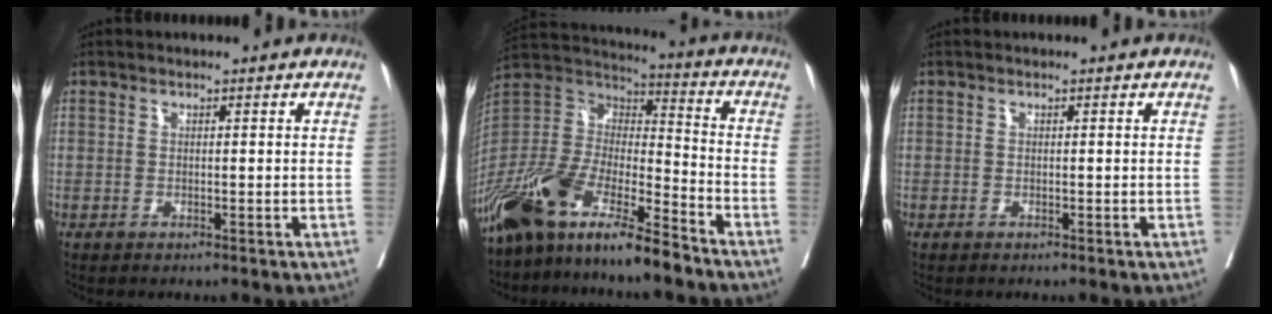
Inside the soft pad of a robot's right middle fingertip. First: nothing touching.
{"total": 17.2, "force": [-13.0, 3.2, 10.8], "torque": [-0.217, -0.005, -0.244]}
{"total": 0.0}